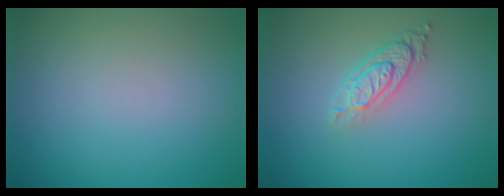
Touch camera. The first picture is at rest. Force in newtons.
{"total": 3.2, "press": 2.3, "slide": 2.2}